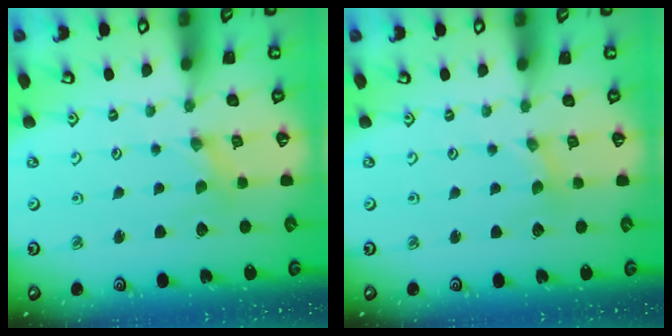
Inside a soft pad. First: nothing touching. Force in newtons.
{"total": 0.8, "press": 0.8, "slide": 0.2}